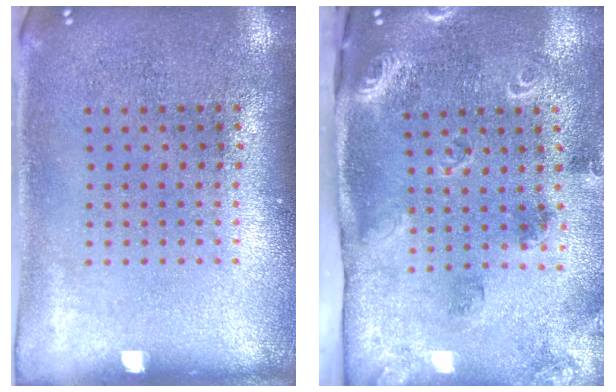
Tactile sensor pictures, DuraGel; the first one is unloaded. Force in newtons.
{"total": 1.9, "press": 1.8, "slide": 0.6}